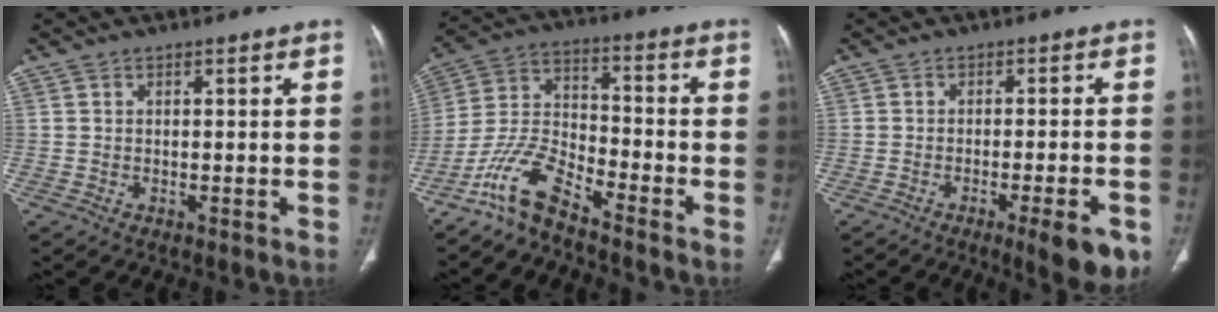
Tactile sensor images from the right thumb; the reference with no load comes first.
{"total": 9.5, "force": [-7.8, 2.4, 4.7], "torque": [-0.102, 0.065, -0.165]}
{"total": 8.9, "force": [-4.5, 1.8, 7.4], "torque": [-0.087, 0.004, -0.057]}